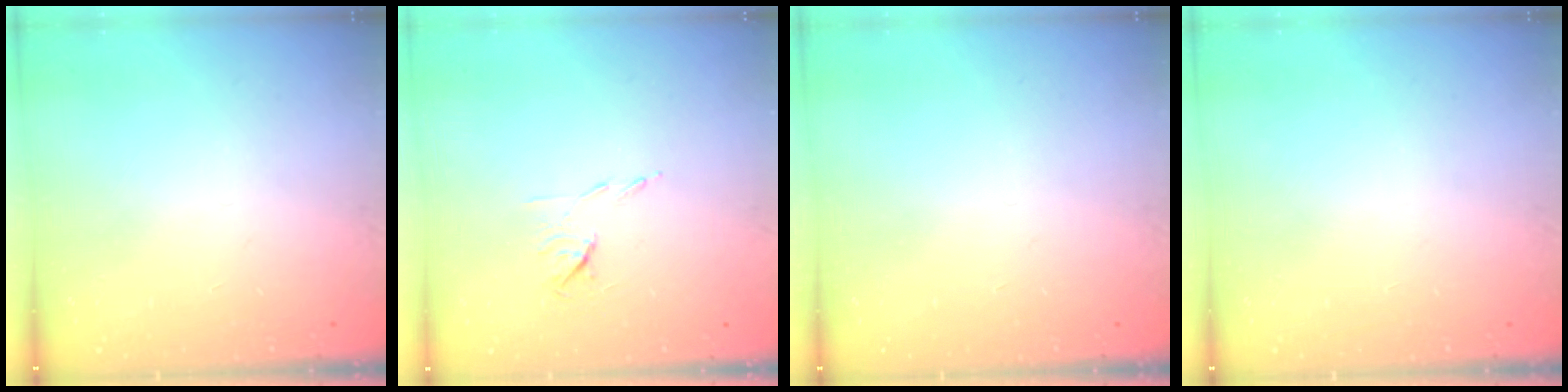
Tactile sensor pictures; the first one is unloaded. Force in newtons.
{"total": 5.4, "press": 5.3, "slide": 0.9}
{"total": 0.0}
{"total": 0.0}